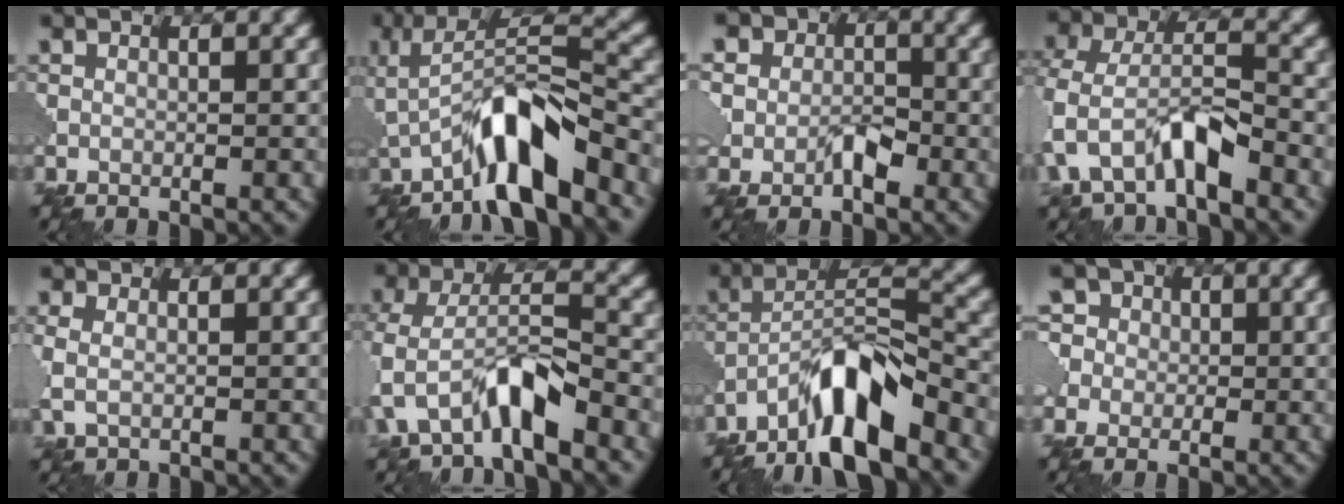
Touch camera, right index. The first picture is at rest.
{"total": 7.4, "force": [-4.0, 1.9, 5.9], "torque": [-0.103, 0.013, -0.072]}
{"total": 6.6, "force": [0.2, 5.6, 3.5], "torque": [-0.031, 0.012, -0.023]}
{"total": 6.2, "force": [-2.7, 3.1, 4.7], "torque": [-0.097, 0.002, -0.055]}
{"total": 2.1, "force": [0.1, 1.4, 1.6], "torque": [-0.041, -0.002, 0.002]}
{"total": 6.6, "force": [-3.3, 2.6, 5.0], "torque": [-0.106, 0.003, -0.064]}
{"total": 9.1, "force": [-6.4, 2.2, 6.1], "torque": [-0.101, 0.013, -0.122]}
{"total": 7.0, "force": [2.0, 6.0, 3.0], "torque": [-0.058, 0.038, -0.003]}